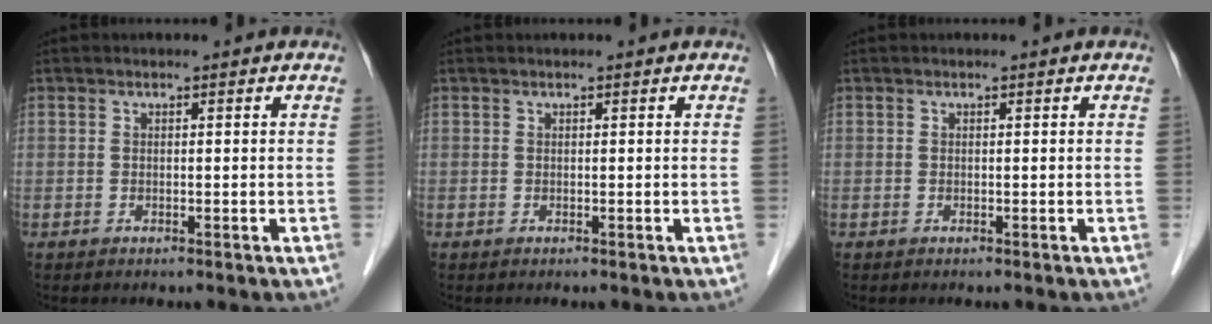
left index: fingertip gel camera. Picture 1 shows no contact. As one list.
[{"total": 0.0}, {"total": 0.0}]